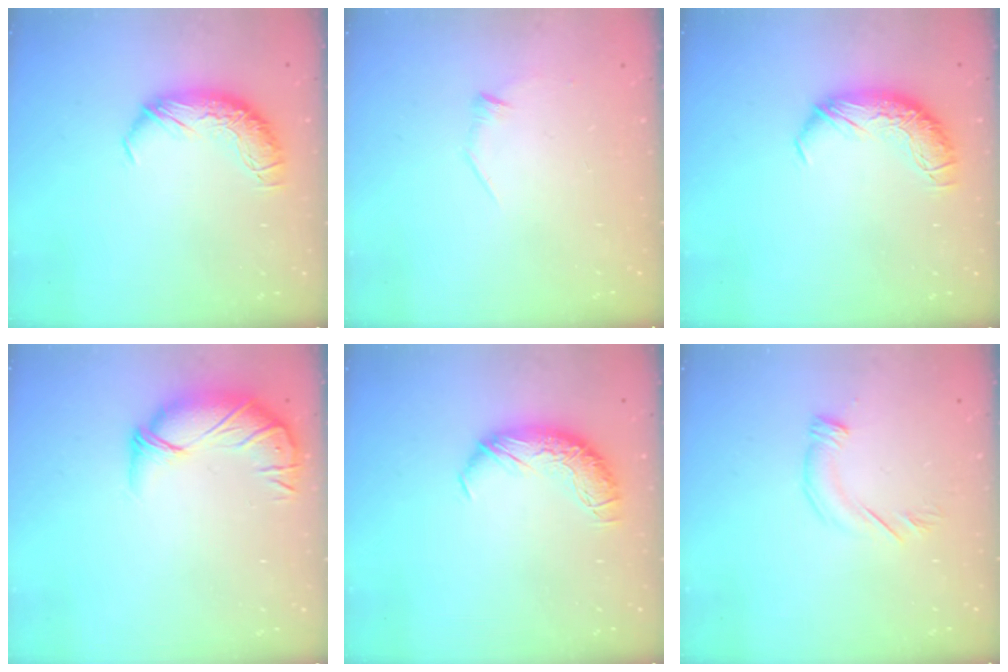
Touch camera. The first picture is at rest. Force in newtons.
{"total": 7.4, "press": 7.4, "slide": 0.8}
{"total": 0.0}
{"total": 3.5, "press": 2.6, "slide": 2.4}
{"total": 0.0}
{"total": 4.7, "press": 4.7, "slide": 0.8}